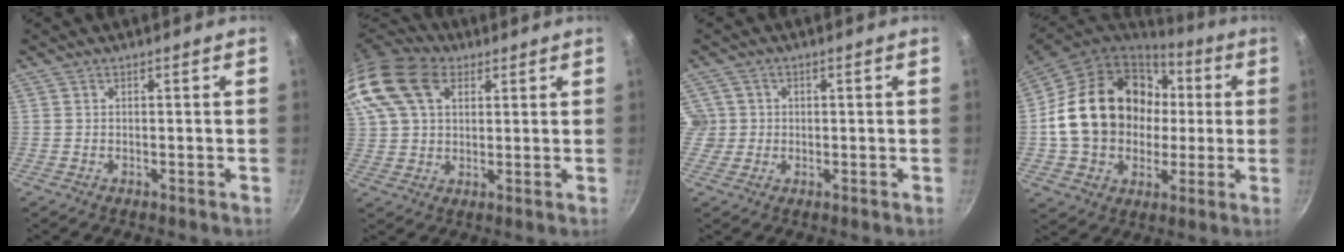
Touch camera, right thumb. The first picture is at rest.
{"total": 21.9, "force": [9.1, 14.7, 13.5], "torque": [-0.309, 0.039, 0.165]}
{"total": 3.9, "force": [0.3, 3.8, 0.6], "torque": [0.012, 0.008, 0.004]}
{"total": 24.4, "force": [1.8, 19.5, 14.5], "torque": [-0.233, 0.040, 0.045]}